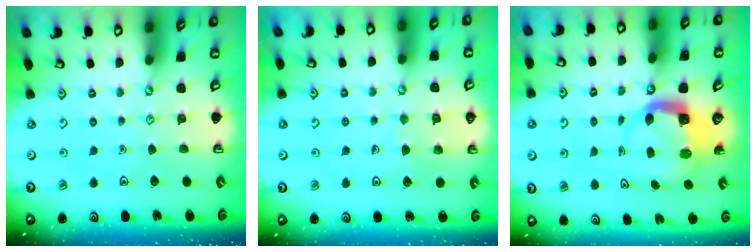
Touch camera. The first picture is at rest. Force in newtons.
{"total": 6.0, "press": 5.9, "slide": 0.5}
{"total": 5.6, "press": 5.5, "slide": 1.0}